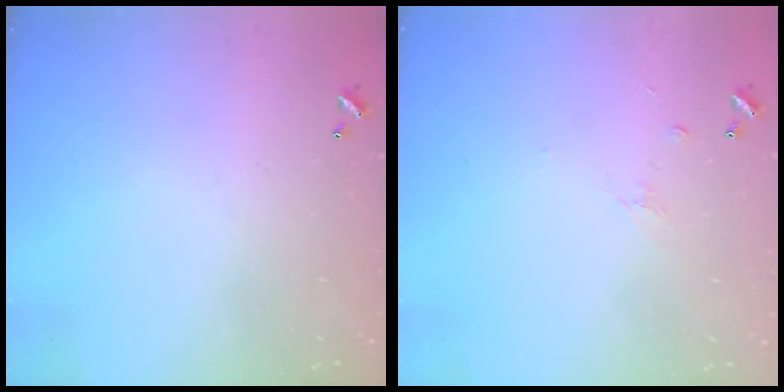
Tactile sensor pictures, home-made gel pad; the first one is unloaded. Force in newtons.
{"total": 1.2, "press": 1.1, "slide": 0.6}